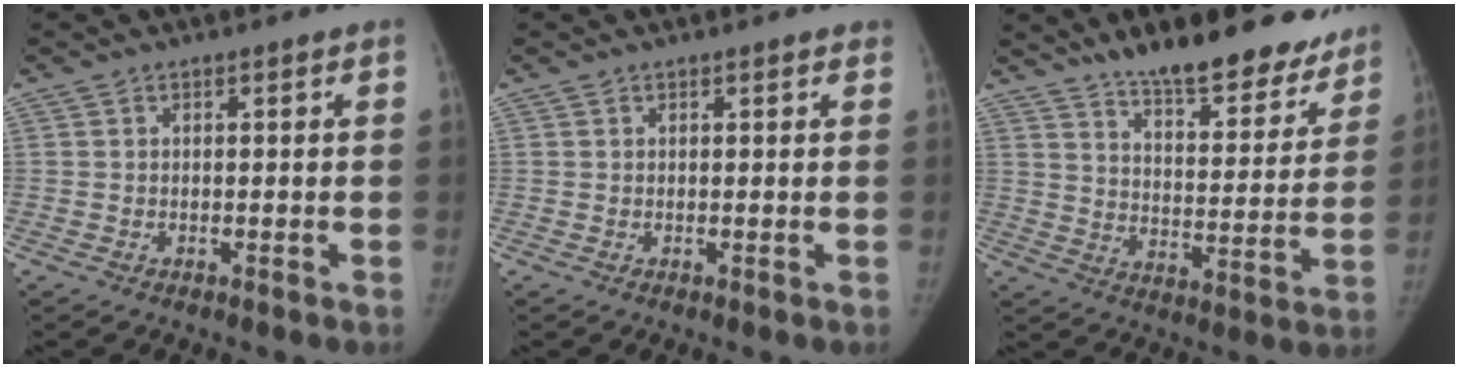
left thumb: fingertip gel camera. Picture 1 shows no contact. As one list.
[{"total": 0.6, "force": [0.4, 0.3, 0.2], "torque": [-0.002, 0.000, 0.002]}, {"total": 20.2, "force": [16.3, 6.7, 9.8], "torque": [-0.091, -0.090, 0.234]}]